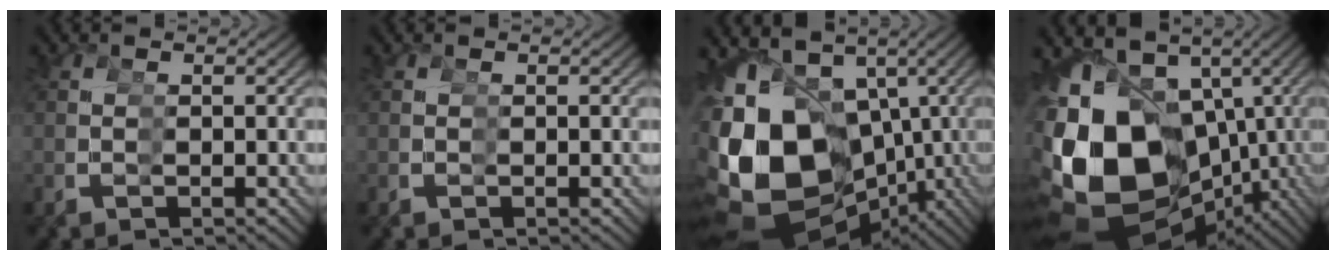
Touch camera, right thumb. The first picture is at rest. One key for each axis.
{"total": 0.0}
{"total": 18.4, "fx": -2.2, "fy": 13.7, "fz": 12.1, "tx": -0.246, "ty": -0.040, "tz": -0.012}
{"total": 20.2, "fx": -3.2, "fy": 15.0, "fz": 13.1, "tx": -0.265, "ty": -0.044, "tz": -0.028}